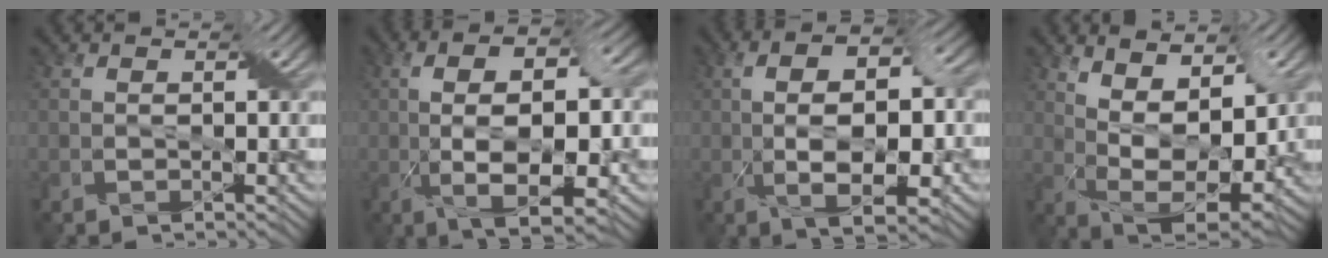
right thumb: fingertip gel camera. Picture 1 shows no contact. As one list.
[{"total": 11.3, "force": [-1.7, 4.2, 10.4], "torque": [-0.179, 0.005, -0.027]}, {"total": 10.5, "force": [-1.0, 4.4, 9.5], "torque": [-0.164, 0.005, -0.015]}, {"total": 11.6, "force": [4.8, 5.2, 9.2], "torque": [-0.172, 0.010, 0.083]}]